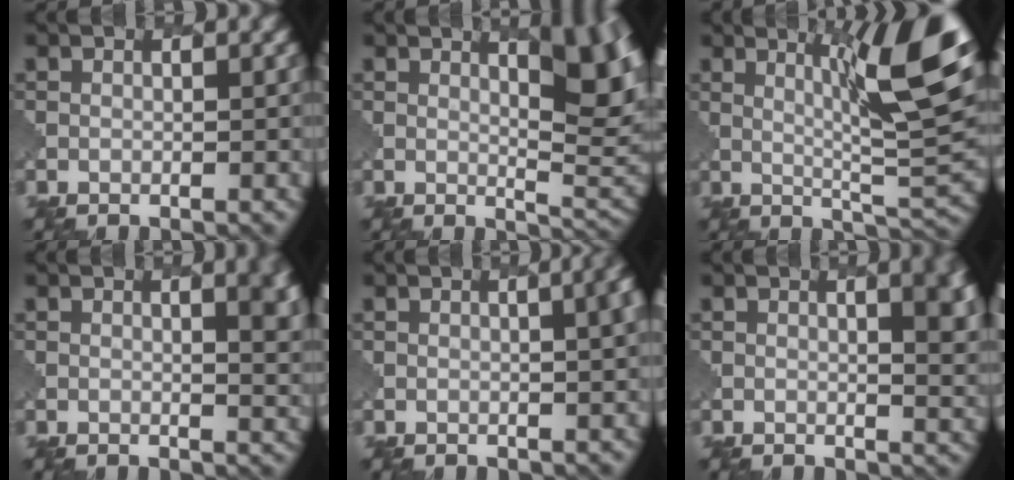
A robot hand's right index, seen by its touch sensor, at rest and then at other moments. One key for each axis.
{"total": 8.2, "fx": 3.1, "fy": 2.7, "fz": 7.1, "tx": -0.078, "ty": 0.002, "tz": 0.042}
{"total": 10.2, "fx": 3.9, "fy": 1.6, "fz": 9.3, "tx": -0.128, "ty": 0.002, "tz": 0.059}
{"total": 5.1, "fx": 1.7, "fy": 2.1, "fz": 4.4, "tx": -0.020, "ty": 0.005, "tz": 0.014}
{"total": 5.5, "fx": 1.1, "fy": 2.6, "fz": 4.7, "tx": -0.008, "ty": 0.021, "tz": -0.002}
{"total": 6.6, "fx": 1.9, "fy": 2.7, "fz": 5.7, "tx": -0.029, "ty": 0.010, "tz": 0.016}